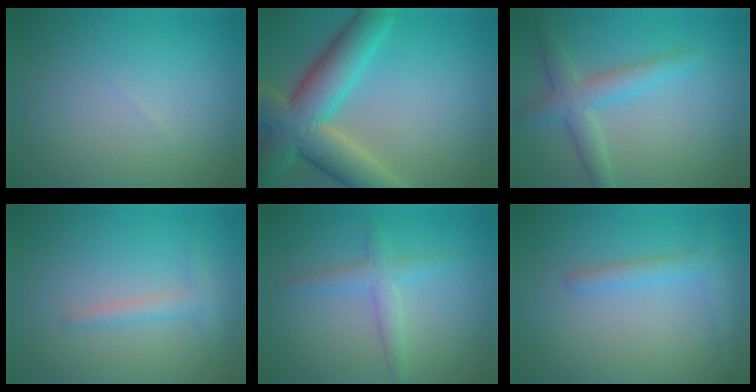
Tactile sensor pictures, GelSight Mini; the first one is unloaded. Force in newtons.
{"total": 9.8, "press": 9.8, "slide": 1.0}
{"total": 3.5, "press": 3.5, "slide": 0.1}
{"total": 1.6, "press": 1.6, "slide": 0.1}
{"total": 2.2, "press": 2.2, "slide": 0.1}
{"total": 1.9, "press": 1.9, "slide": 0.1}